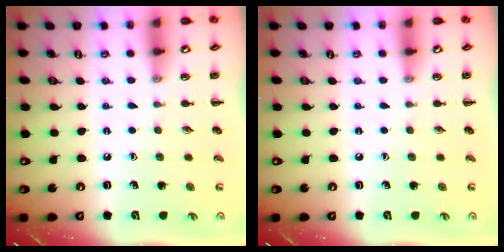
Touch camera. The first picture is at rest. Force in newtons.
{"total": 0.0}